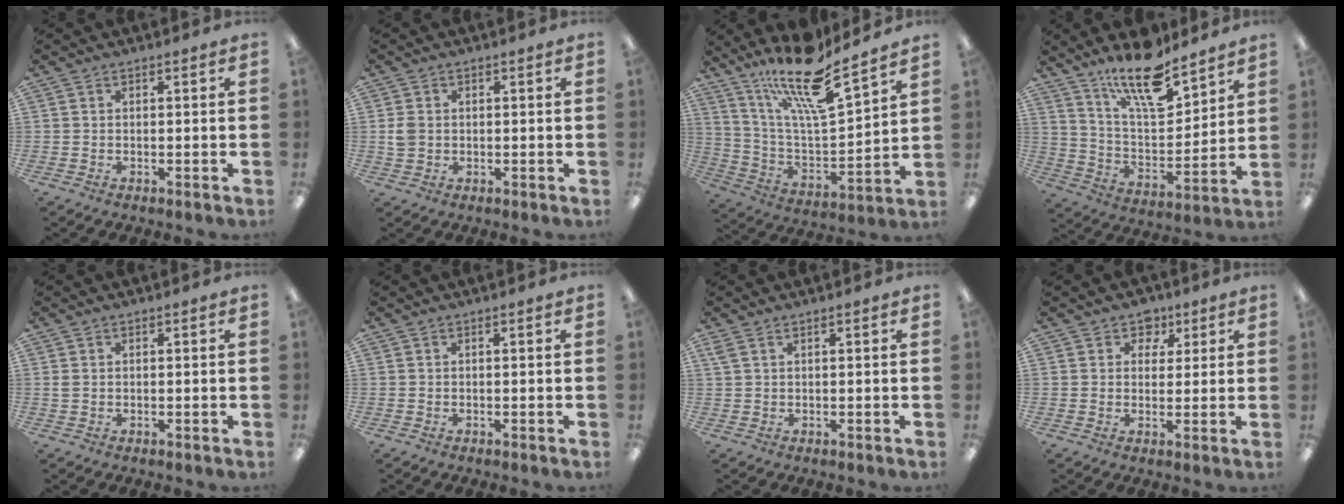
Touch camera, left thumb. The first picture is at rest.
{"total": 3.0, "force": [0.2, 2.5, 1.7], "torque": [-0.025, 0.003, 0.003]}
{"total": 18.9, "force": [14.8, 4.1, 11.0], "torque": [-0.200, -0.097, 0.250]}
{"total": 17.8, "force": [13.4, 5.7, 10.1], "torque": [-0.173, -0.083, 0.228]}
{"total": 1.5, "force": [0.3, 0.9, 1.1], "torque": [-0.024, 0.004, 0.004]}
{"total": 0.0}
{"total": 1.8, "force": [1.0, 0.9, 1.2], "torque": [-0.029, 0.002, 0.018]}
{"total": 5.5, "force": [3.3, 4.1, 1.6], "torque": [-0.016, -0.013, 0.057]}